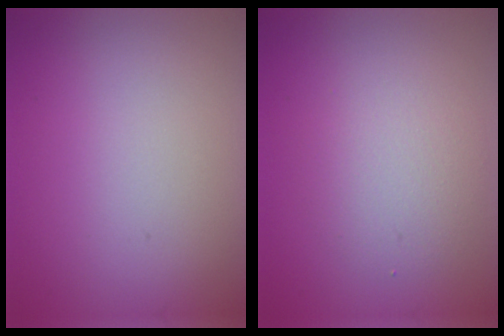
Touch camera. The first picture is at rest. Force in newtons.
{"total": 2.9, "press": 2.9, "slide": 0.2}